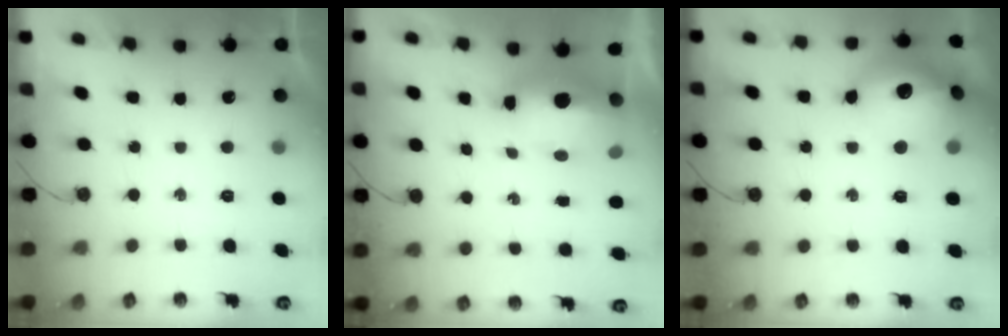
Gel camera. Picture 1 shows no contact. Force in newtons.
{"total": 9.9, "press": 9.7, "slide": 1.8}
{"total": 19.2, "press": 19.1, "slide": 1.5}